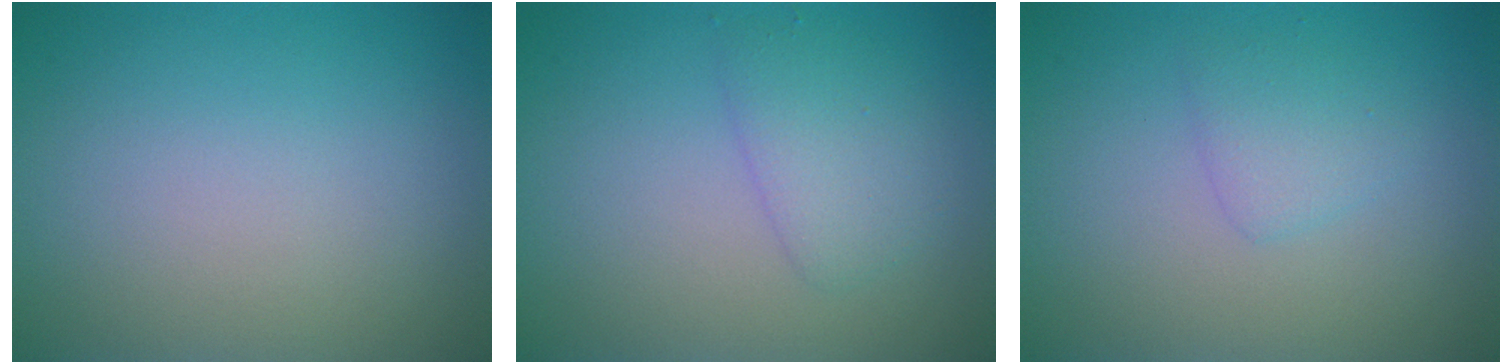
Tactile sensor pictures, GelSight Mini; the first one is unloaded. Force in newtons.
{"total": 2.4, "press": 2.4, "slide": 0.1}
{"total": 1.6, "press": 1.6, "slide": 0.1}